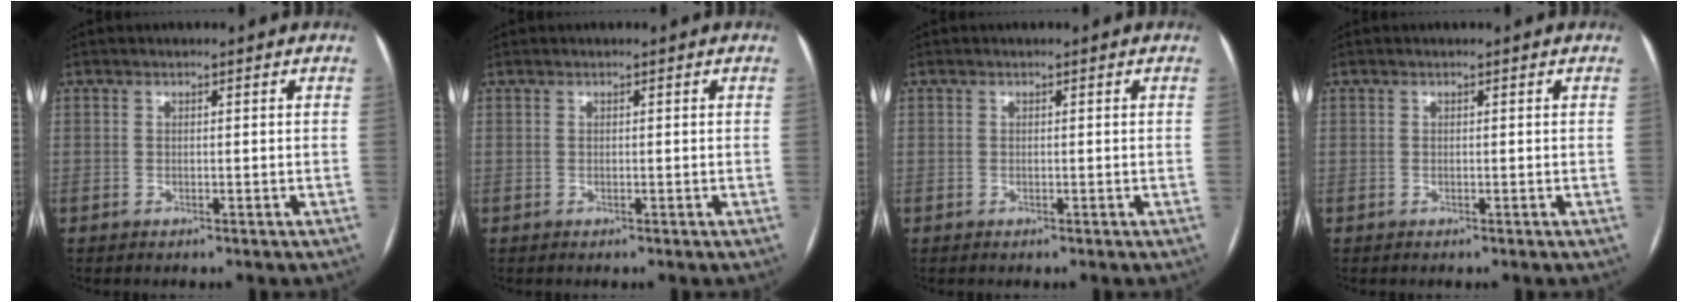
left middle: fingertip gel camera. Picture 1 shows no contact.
{"total": 0.0}
{"total": 0.0}
{"total": 0.0}